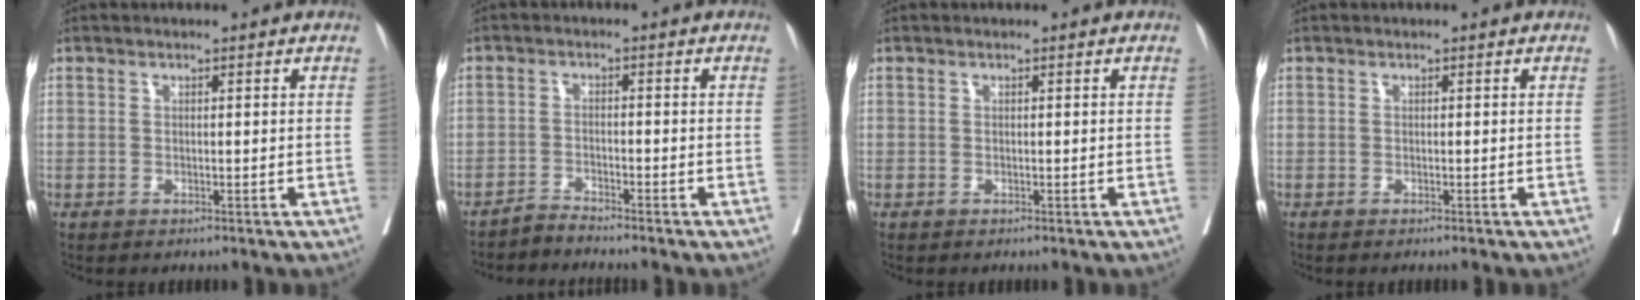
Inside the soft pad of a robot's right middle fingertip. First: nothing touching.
{"total": 2.3, "force": [-2.2, -0.7, -0.3], "torque": [0.008, -0.009, -0.042]}
{"total": 0.0}
{"total": 1.8, "force": [-1.5, -0.3, 1.0], "torque": [-0.003, 0.006, -0.018]}